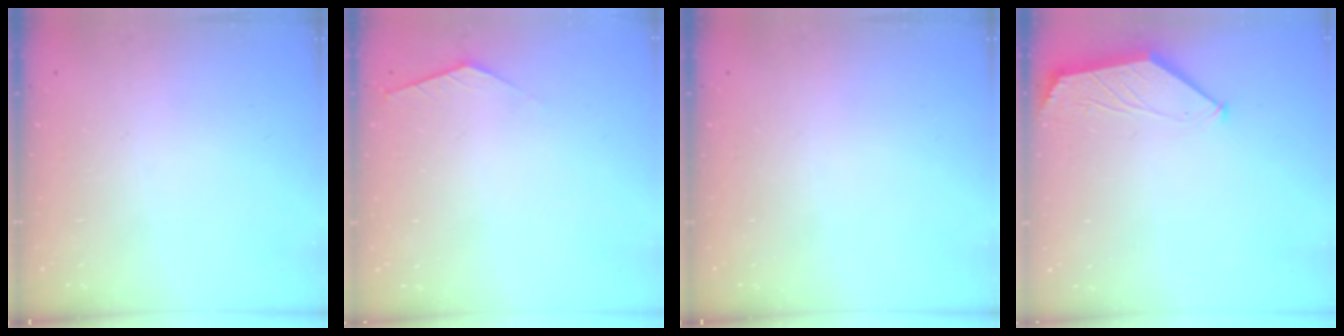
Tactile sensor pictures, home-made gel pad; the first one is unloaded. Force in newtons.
{"total": 2.1, "press": 2.0, "slide": 0.4}
{"total": 0.0}
{"total": 1.7, "press": 1.6, "slide": 0.4}